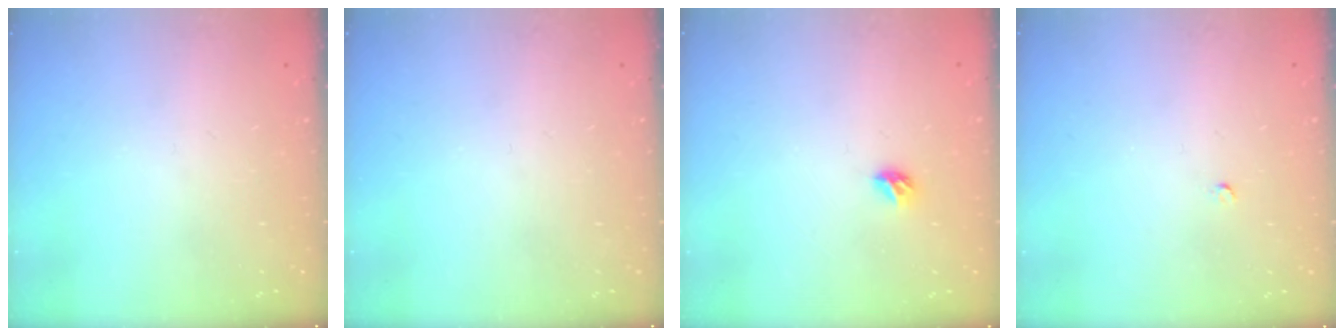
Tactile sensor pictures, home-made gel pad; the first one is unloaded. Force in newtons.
{"total": 0.0}
{"total": 3.3, "press": 3.2, "slide": 0.8}
{"total": 2.0, "press": 2.0, "slide": 0.3}